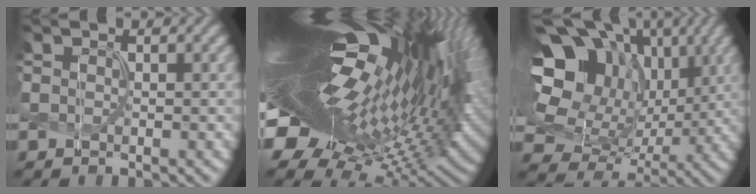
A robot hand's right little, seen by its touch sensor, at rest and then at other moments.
{"total": 21.1, "force": [4.4, 8.0, 19.0], "torque": [-0.321, -0.009, 0.066]}
{"total": 17.4, "force": [5.6, 12.4, 10.8], "torque": [-0.213, 0.032, 0.102]}